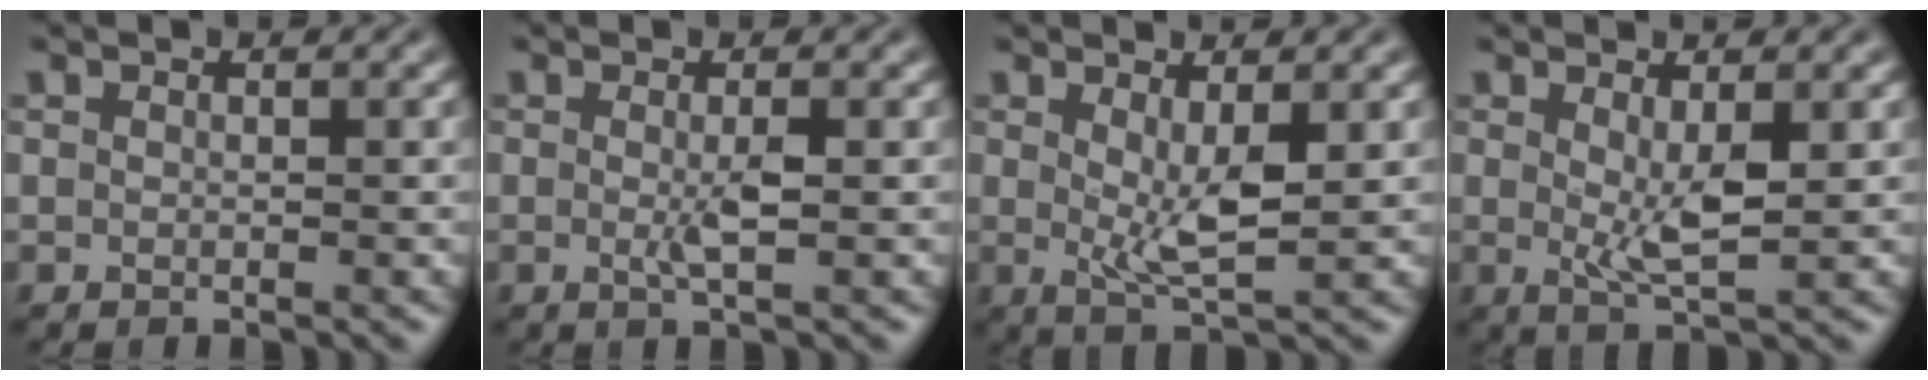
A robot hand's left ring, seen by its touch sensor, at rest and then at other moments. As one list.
[{"total": 1.8, "force": [-0.5, 0.2, 1.7], "torque": [-0.035, -0.004, -0.008]}, {"total": 3.7, "force": [0.3, 1.1, 3.6], "torque": [-0.066, -0.012, 0.011]}, {"total": 3.4, "force": [0.1, 0.9, 3.3], "torque": [-0.062, -0.011, 0.008]}]